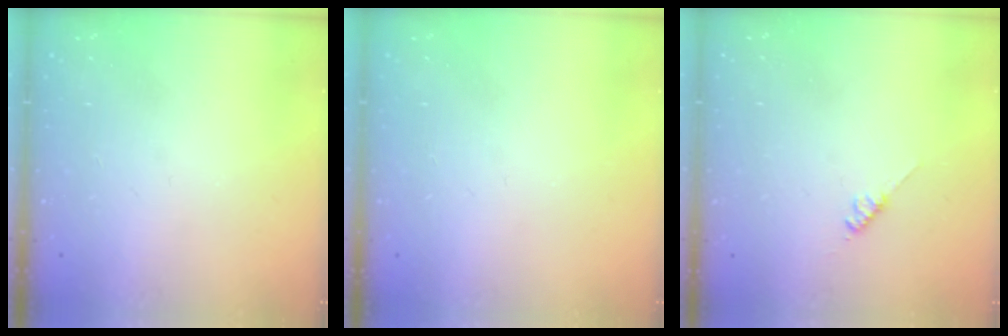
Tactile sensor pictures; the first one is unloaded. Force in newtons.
{"total": 0.0}
{"total": 2.8, "press": 2.8, "slide": 0.5}